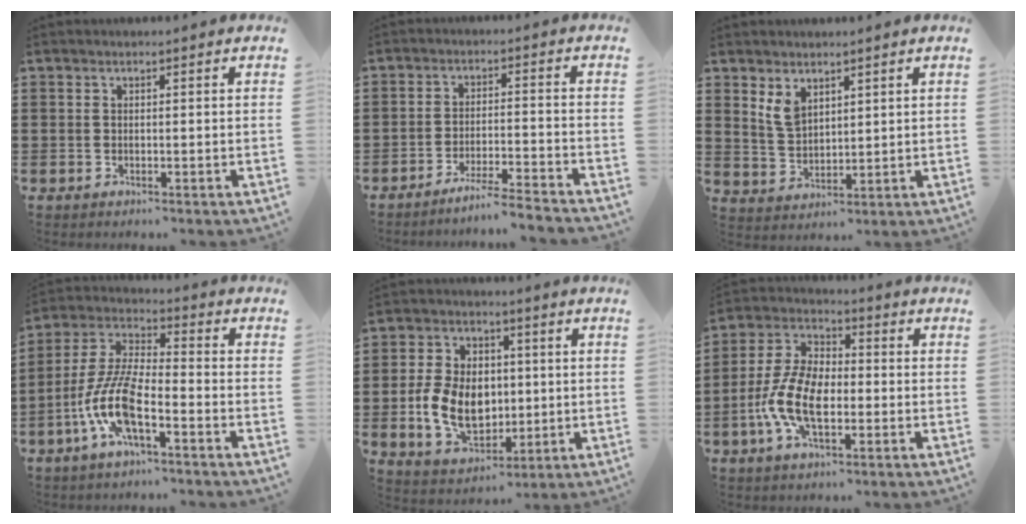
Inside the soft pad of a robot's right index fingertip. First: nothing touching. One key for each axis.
{"total": 4.8, "fx": -4.6, "fy": -0.8, "fz": 1.5, "tx": -0.030, "ty": -0.014, "tz": -0.091}
{"total": 4.2, "fx": 2.5, "fy": 2.5, "fz": 2.3, "tx": -0.055, "ty": 0.006, "tz": 0.047}
{"total": 10.4, "fx": -4.7, "fy": 3.0, "fz": 8.8, "tx": -0.215, "ty": -0.014, "tz": -0.094}
{"total": 10.3, "fx": -0.6, "fy": 7.6, "fz": 6.9, "tx": -0.145, "ty": 0.011, "tz": -0.013}
{"total": 9.9, "fx": -2.8, "fy": 5.3, "fz": 7.9, "tx": -0.197, "ty": -0.006, "tz": -0.061}